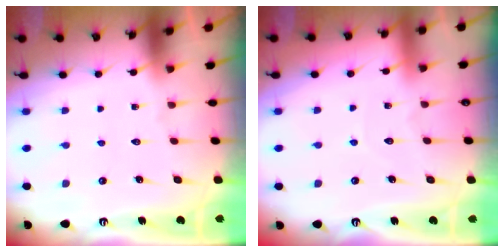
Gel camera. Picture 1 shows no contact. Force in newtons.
{"total": 2.9, "press": 2.9, "slide": 0.3}